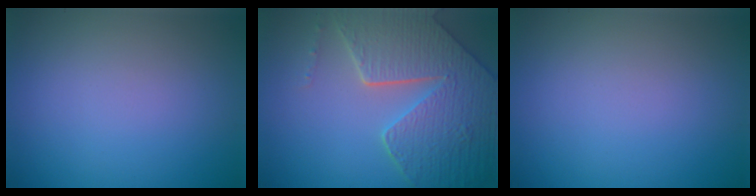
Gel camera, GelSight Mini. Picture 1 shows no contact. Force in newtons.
{"total": 8.5, "press": 6.1, "slide": 5.9}
{"total": 0.0}